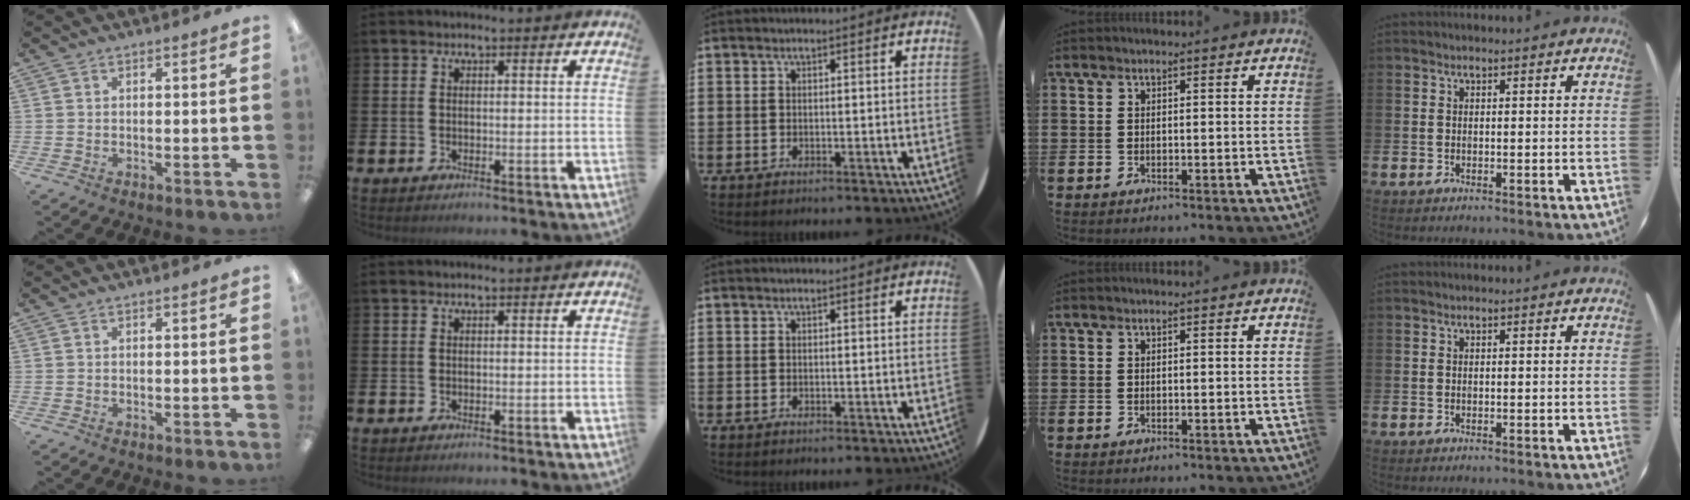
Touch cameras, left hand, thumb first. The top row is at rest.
{}